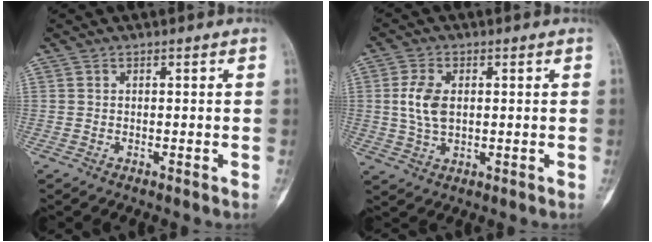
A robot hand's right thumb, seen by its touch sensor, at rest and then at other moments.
{"total": 6.6, "force": [0.8, 4.0, 5.2], "torque": [-0.106, 0.000, 0.018]}